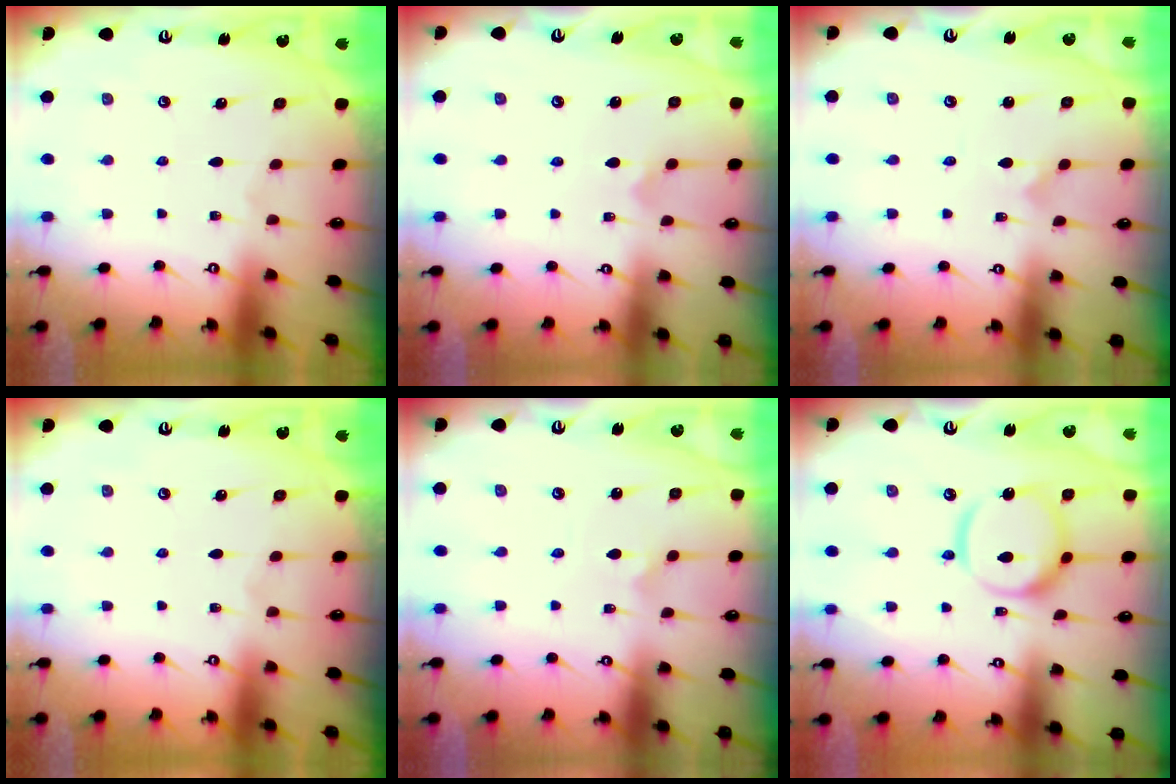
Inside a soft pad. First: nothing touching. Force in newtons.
{"total": 3.9, "press": 3.8, "slide": 0.4}
{"total": 1.1, "press": 1.1, "slide": 0.0}
{"total": 0.0}
{"total": 2.1, "press": 2.1, "slide": 0.1}
{"total": 13.8, "press": 13.7, "slide": 1.7}